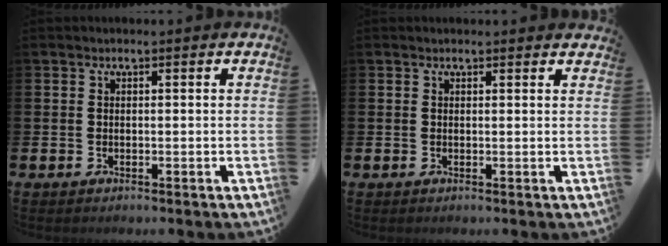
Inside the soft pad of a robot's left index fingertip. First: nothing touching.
{"total": 0.7, "force": [0.7, 0.1, 0.0], "torque": [0.004, -0.001, 0.011]}